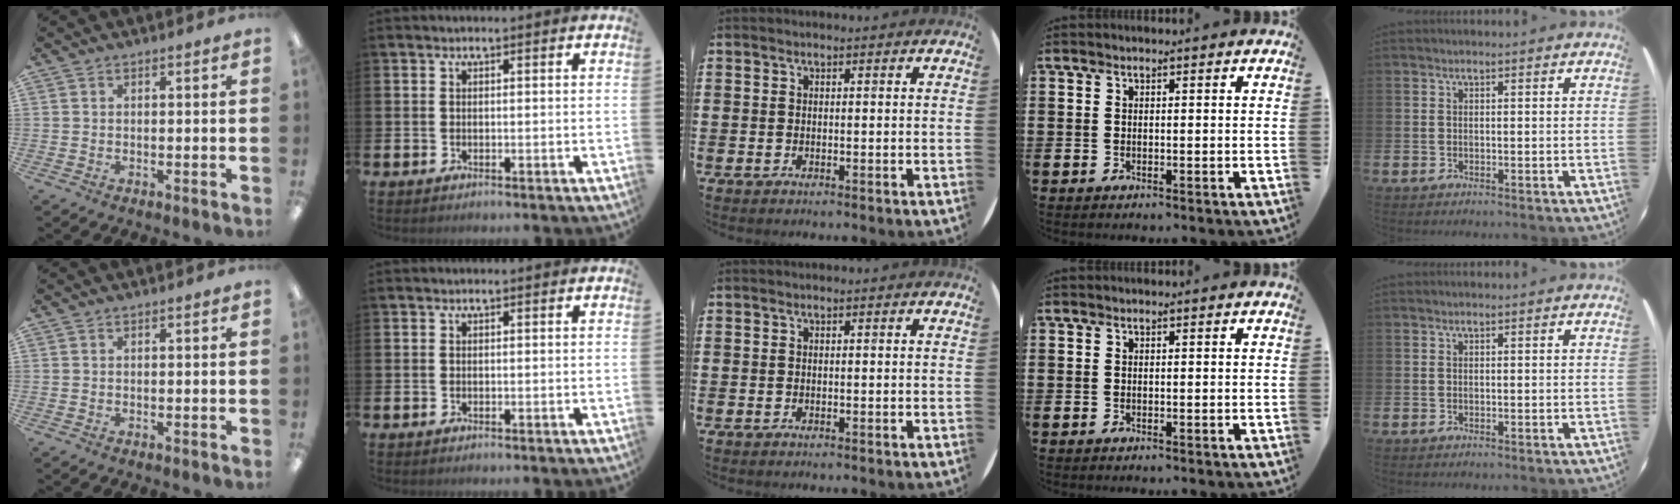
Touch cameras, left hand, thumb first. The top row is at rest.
{}